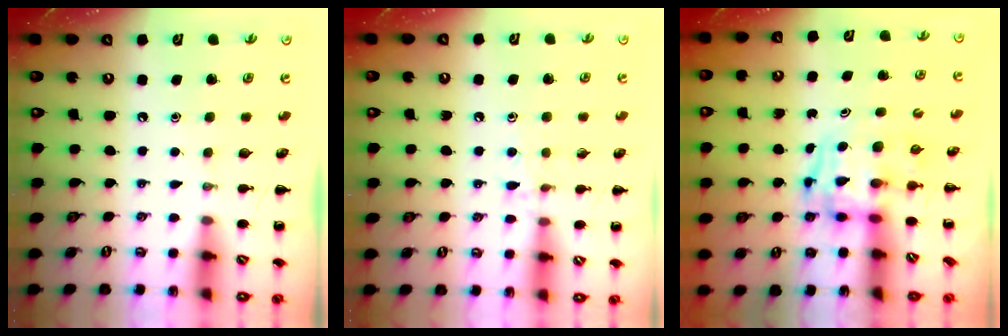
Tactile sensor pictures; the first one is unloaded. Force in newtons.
{"total": 7.4, "press": 7.2, "slide": 1.5}
{"total": 3.3, "press": 3.2, "slide": 0.6}